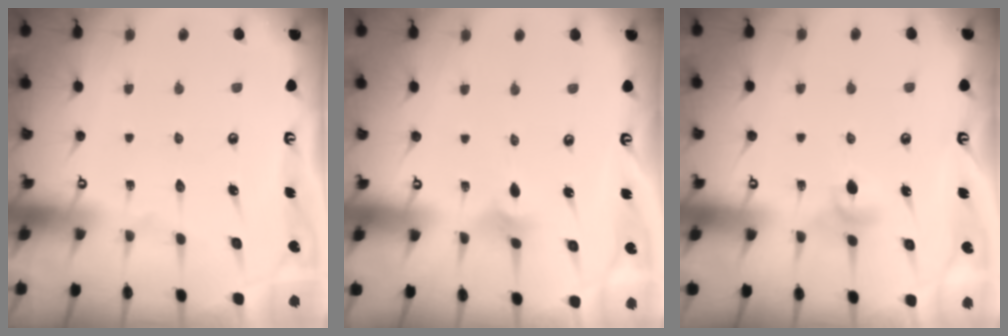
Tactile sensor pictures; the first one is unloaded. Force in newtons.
{"total": 2.0, "press": 1.9, "slide": 0.5}
{"total": 4.0, "press": 4.0, "slide": 0.6}